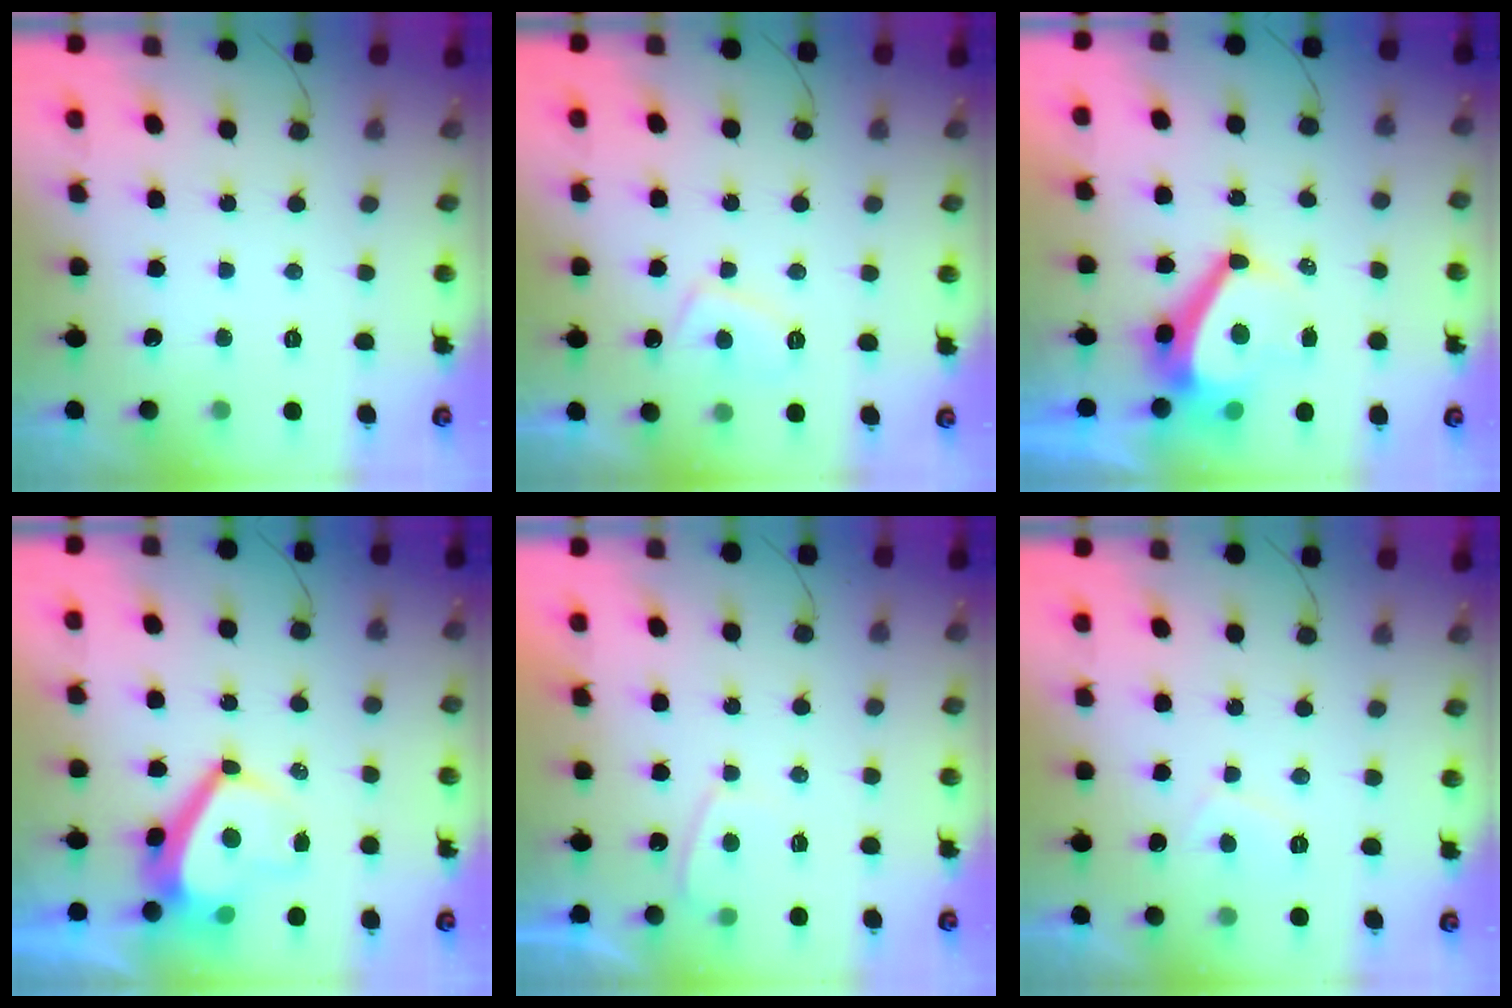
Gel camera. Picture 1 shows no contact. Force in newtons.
{"total": 3.9, "press": 3.8, "slide": 1.0}
{"total": 9.2, "press": 9.2, "slide": 1.0}
{"total": 6.8, "press": 6.8, "slide": 0.9}
{"total": 2.0, "press": 2.0, "slide": 0.6}
{"total": 2.0, "press": 1.8, "slide": 0.7}